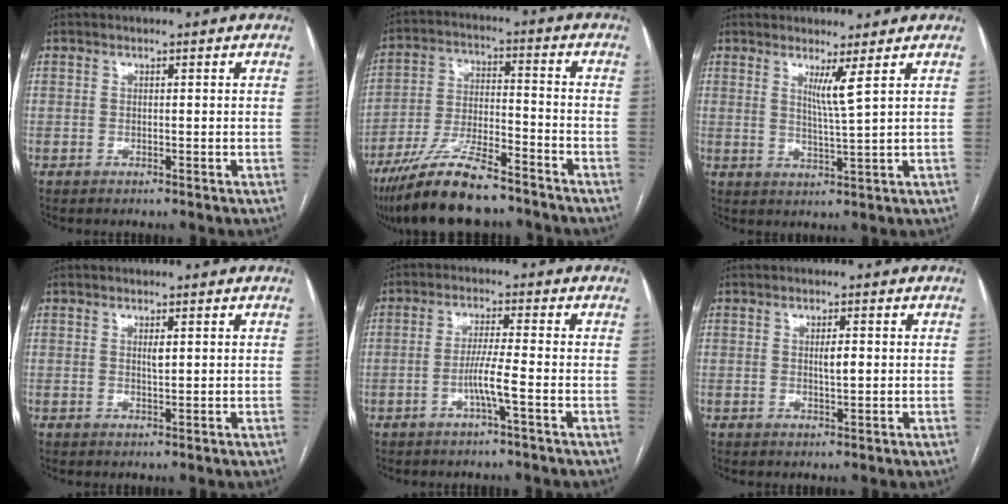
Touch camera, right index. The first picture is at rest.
{"total": 14.0, "force": [-11.4, 2.5, 7.8], "torque": [-0.152, -0.016, -0.200]}
{"total": 3.4, "force": [1.8, -1.2, 2.7], "torque": [-0.050, -0.018, 0.036]}
{"total": 1.2, "force": [0.4, 0.2, 1.1], "torque": [-0.020, -0.001, 0.007]}
{"total": 4.3, "force": [-1.7, -0.7, 4.0], "torque": [-0.075, 0.001, -0.033]}
{"total": 2.1, "force": [0.2, 0.5, 2.1], "torque": [-0.036, 0.000, 0.005]}